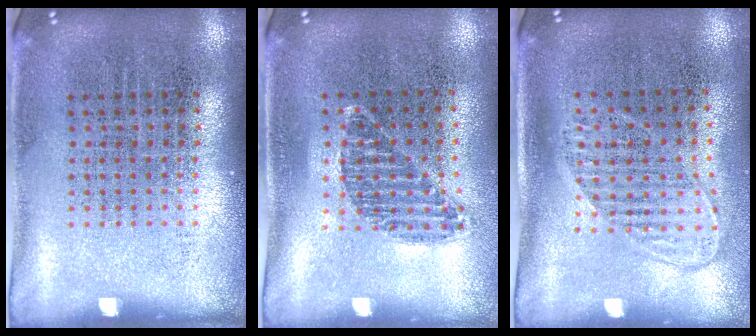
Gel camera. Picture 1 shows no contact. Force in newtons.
{"total": 1.0, "press": 0.9, "slide": 0.5}
{"total": 1.5, "press": 1.2, "slide": 0.8}